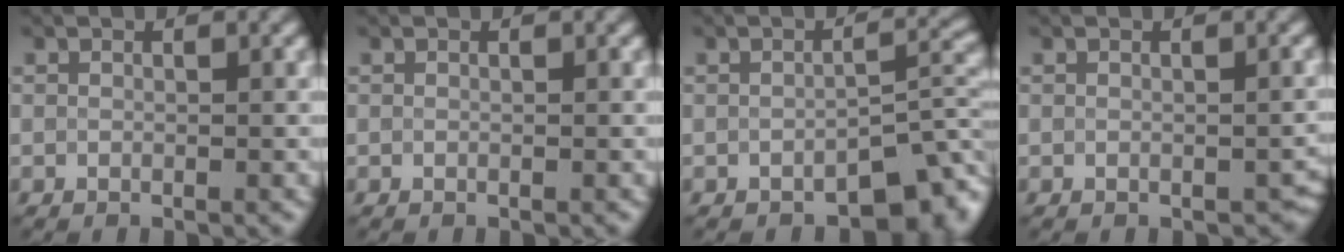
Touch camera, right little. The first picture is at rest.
{"total": 0.0}
{"total": 4.9, "force": [-3.0, 2.2, 3.2], "torque": [-0.023, 0.004, -0.047]}
{"total": 2.2, "force": [-0.8, 1.4, 1.4], "torque": [-0.008, -0.001, -0.009]}